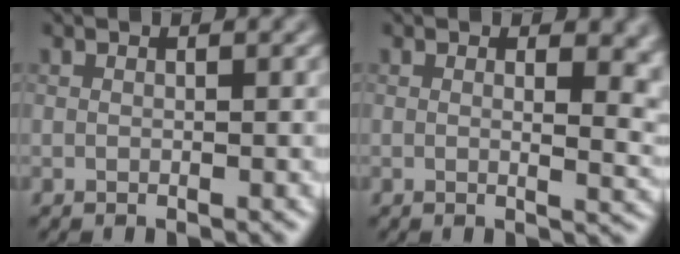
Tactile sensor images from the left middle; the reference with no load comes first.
{"total": 5.1, "force": [1.2, 2.3, 4.3], "torque": [-0.035, -0.007, 0.019]}